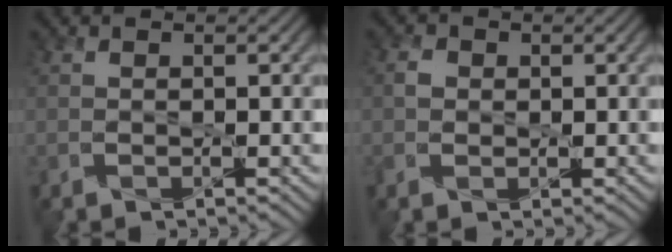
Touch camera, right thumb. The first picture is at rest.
{"total": 1.6, "force": [0.1, 1.5, 0.7], "torque": [-0.016, -0.002, 0.000]}